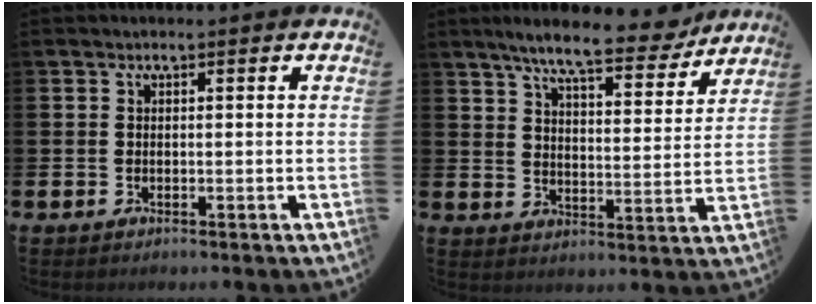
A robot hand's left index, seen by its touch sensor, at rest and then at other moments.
{"total": 8.9, "force": [7.8, 1.5, 4.1], "torque": [-0.085, -0.040, 0.133]}